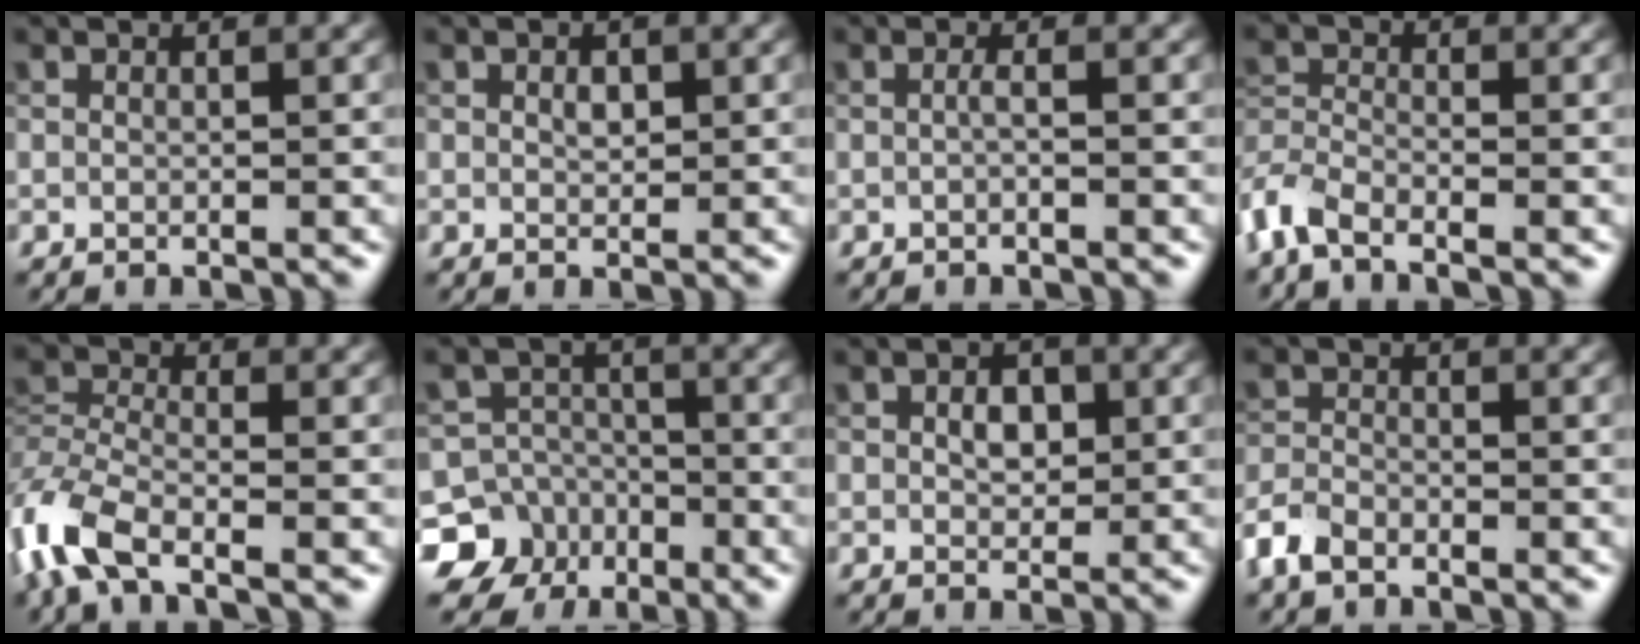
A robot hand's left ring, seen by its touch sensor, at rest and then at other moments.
{"total": 1.0, "force": [0.3, 0.7, 0.7], "torque": [-0.013, -0.001, 0.006]}
{"total": 0.8, "force": [-0.3, 0.0, 0.7], "torque": [-0.015, 0.001, -0.007]}
{"total": 4.1, "force": [-3.1, 1.5, 2.3], "torque": [-0.055, -0.007, -0.075]}
{"total": 7.0, "force": [-4.5, 2.8, 4.6], "torque": [-0.106, -0.006, -0.103]}
{"total": 9.7, "force": [-5.6, 7.9, 1.3], "torque": [-0.017, -0.021, -0.115]}
{"total": 2.2, "force": [0.4, 1.5, 1.5], "torque": [-0.027, 0.001, 0.004]}
{"total": 2.8, "force": [-2.1, 1.4, 1.3], "torque": [-0.031, -0.001, -0.055]}